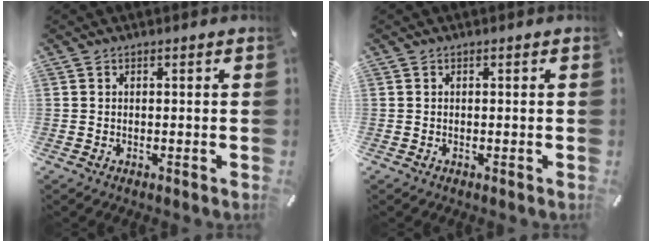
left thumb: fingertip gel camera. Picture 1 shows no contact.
{"total": 0.0}